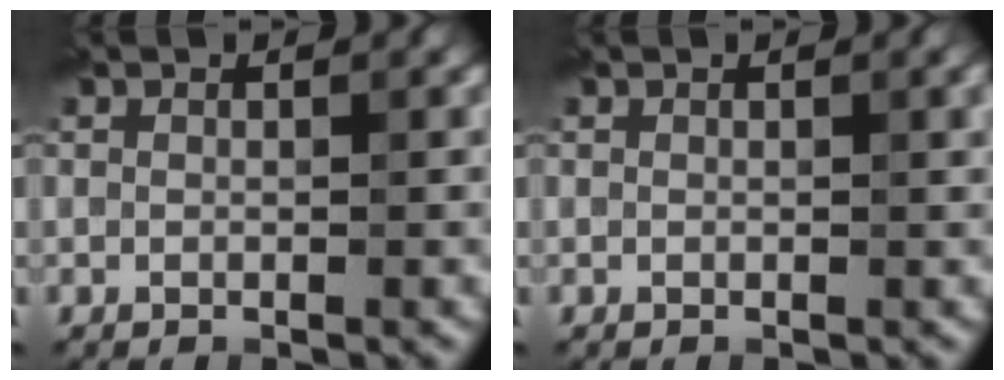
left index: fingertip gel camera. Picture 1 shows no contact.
{"total": 0.9, "force": [0.2, 0.1, 0.8], "torque": [-0.011, 0.002, 0.002]}